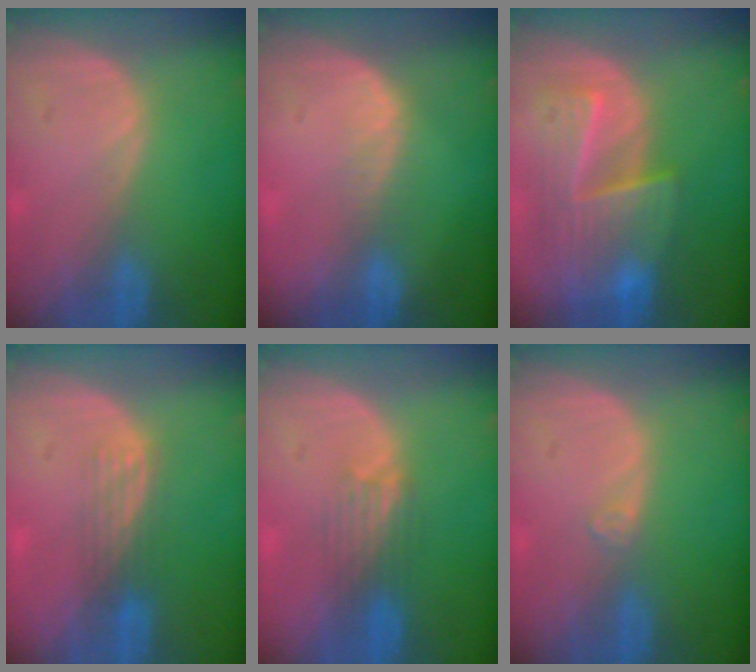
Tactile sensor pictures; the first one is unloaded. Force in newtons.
{"total": 2.3, "press": 1.6, "slide": 1.6}
{"total": 9.3, "press": 8.3, "slide": 4.2}
{"total": 2.9, "press": 2.7, "slide": 1.1}
{"total": 3.3, "press": 3.2, "slide": 0.8}
{"total": 0.9, "press": 0.8, "slide": 0.2}